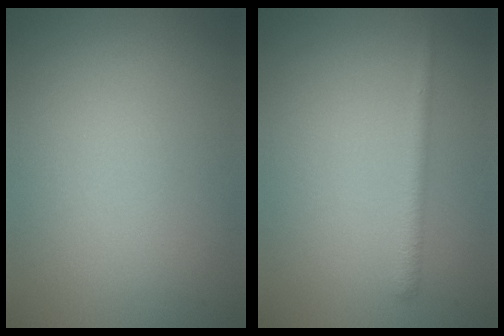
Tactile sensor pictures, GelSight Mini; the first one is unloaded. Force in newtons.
{"total": 1.5, "press": 1.5, "slide": 0.1}